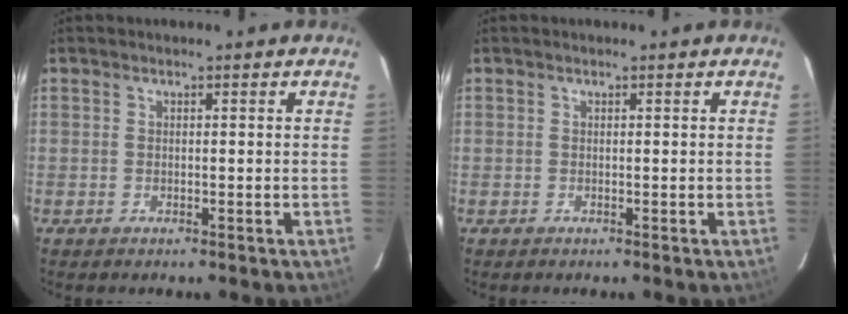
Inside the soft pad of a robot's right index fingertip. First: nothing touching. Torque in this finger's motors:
{"motor_torque": [-0.30, 0.18, -0.91, -0.21]}